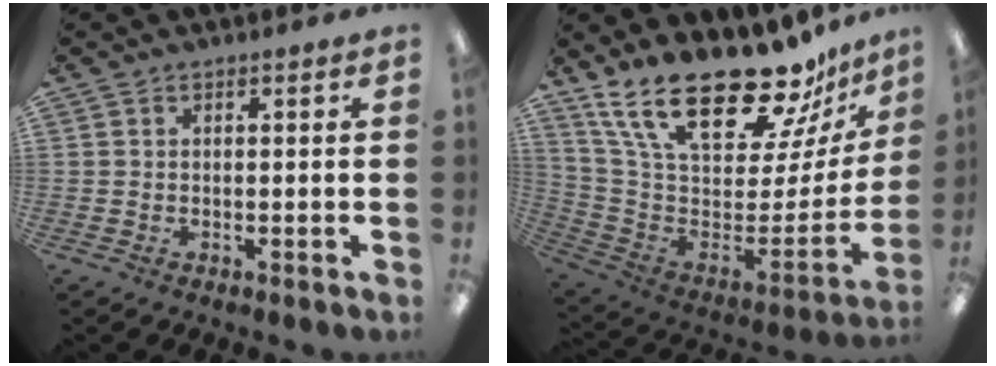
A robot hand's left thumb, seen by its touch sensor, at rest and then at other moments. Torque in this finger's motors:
{"motor_torque": [3.13, 1.43, 1.50, -1.27, 0.13]}